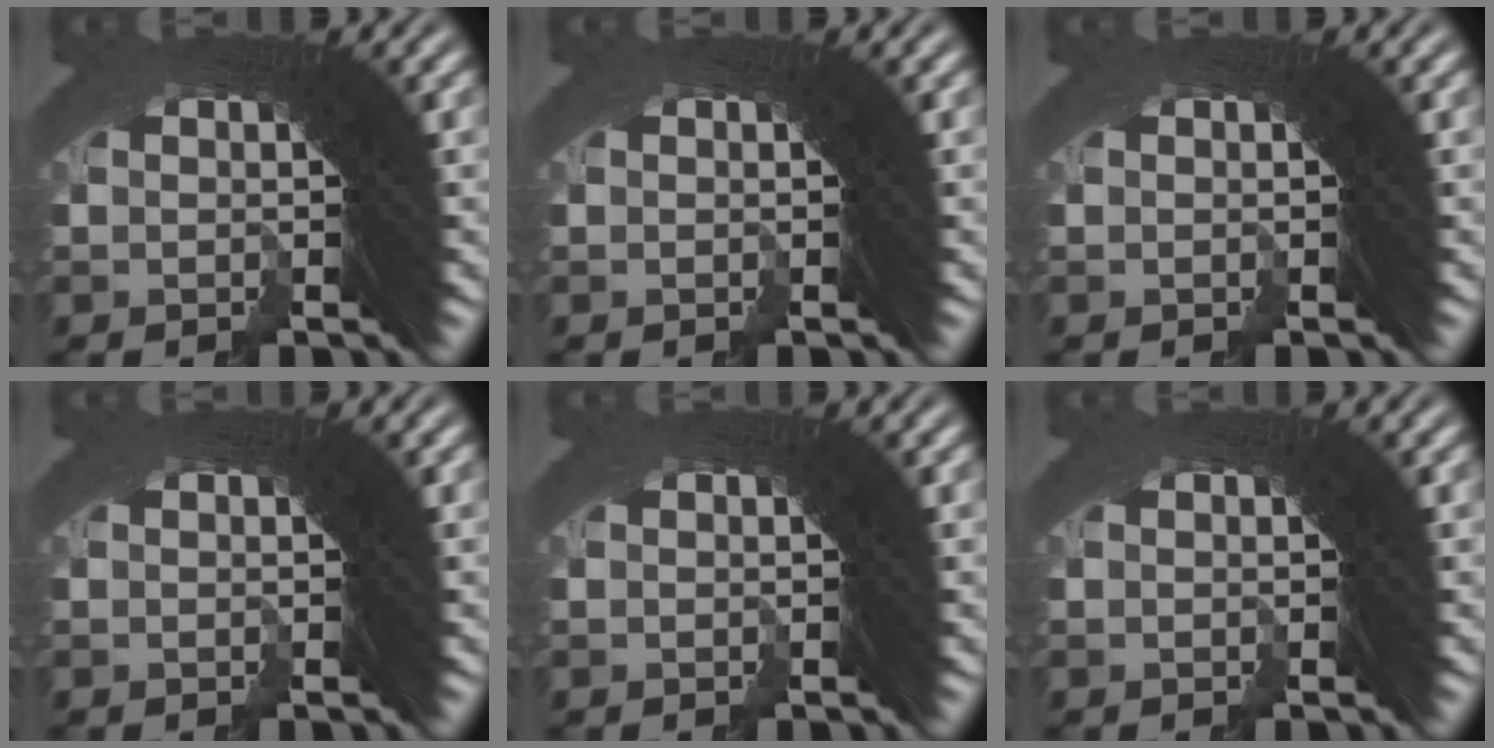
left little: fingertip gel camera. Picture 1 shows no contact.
{"total": 0.0}
{"total": 0.0}
{"total": 0.0}
{"total": 0.0}
{"total": 0.0}